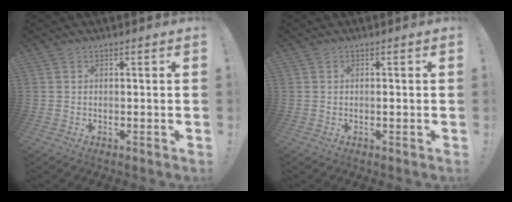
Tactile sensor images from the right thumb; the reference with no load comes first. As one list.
[{"total": 0.7, "force": [-0.4, 0.1, 0.6], "torque": [-0.009, 0.000, -0.008]}]